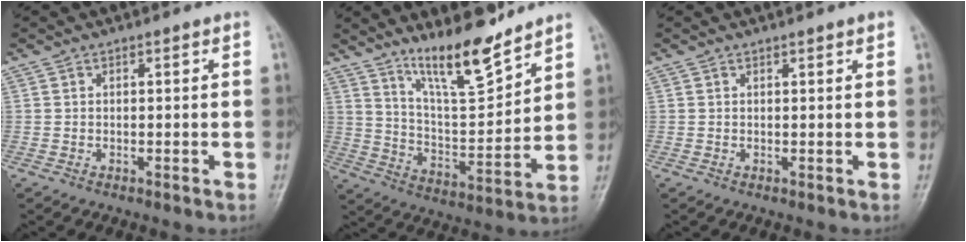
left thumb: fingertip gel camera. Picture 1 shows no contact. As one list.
[{"total": 13.0, "force": [10.3, 2.7, 7.4], "torque": [-0.106, -0.079, 0.188]}, {"total": 1.5, "force": [1.2, 0.3, 0.9], "torque": [-0.007, -0.001, 0.014]}]